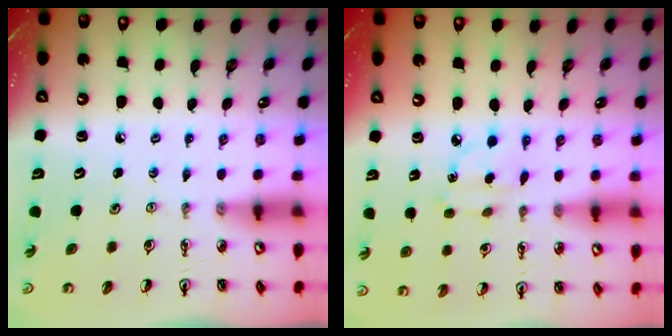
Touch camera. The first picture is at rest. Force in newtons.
{"total": 2.8, "press": 2.8, "slide": 0.4}